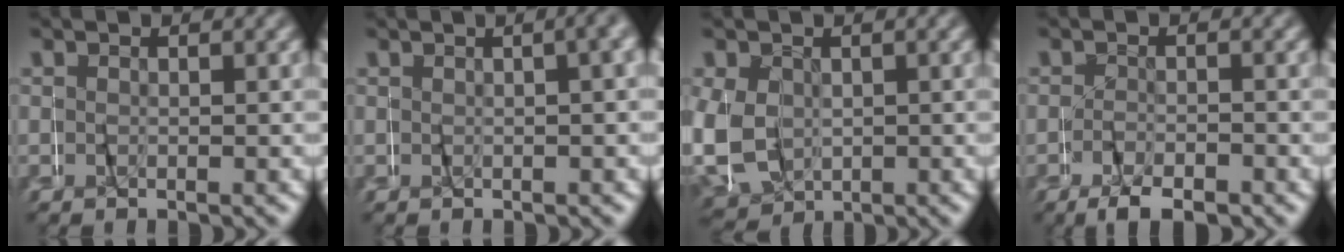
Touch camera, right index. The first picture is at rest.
{"total": 1.7, "force": [0.3, -0.2, 1.6], "torque": [-0.016, 0.014, 0.004]}
{"total": 8.9, "force": [-0.4, 8.5, 2.8], "torque": [-0.089, -0.027, 0.002]}
{"total": 3.1, "force": [-2.5, 1.3, 1.4], "torque": [-0.033, -0.013, -0.036]}